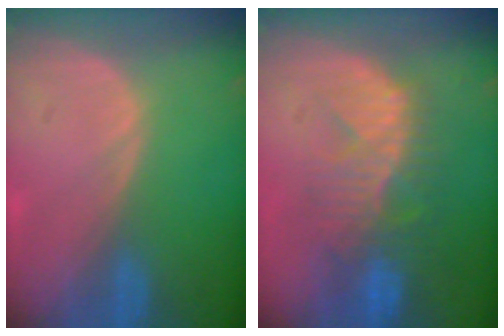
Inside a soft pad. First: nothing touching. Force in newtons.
{"total": 10.1, "press": 8.8, "slide": 4.8}